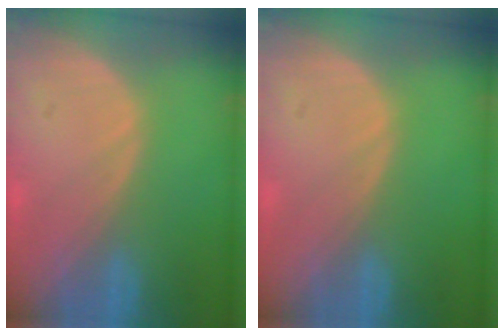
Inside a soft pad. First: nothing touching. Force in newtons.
{"total": 0.0}